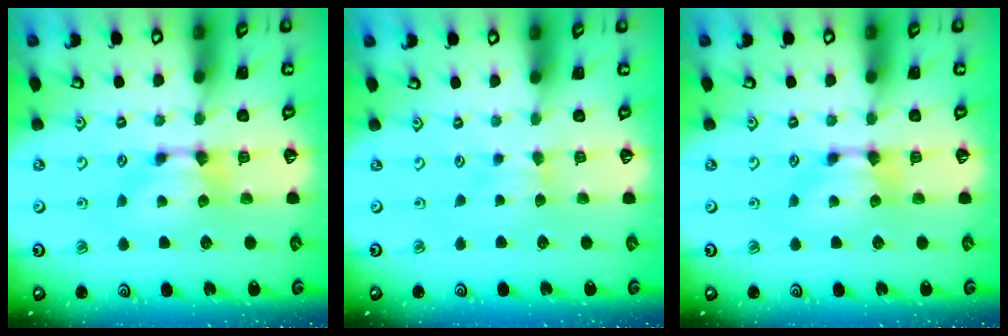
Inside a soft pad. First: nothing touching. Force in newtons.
{"total": 2.4, "press": 2.3, "slide": 0.6}
{"total": 0.0}